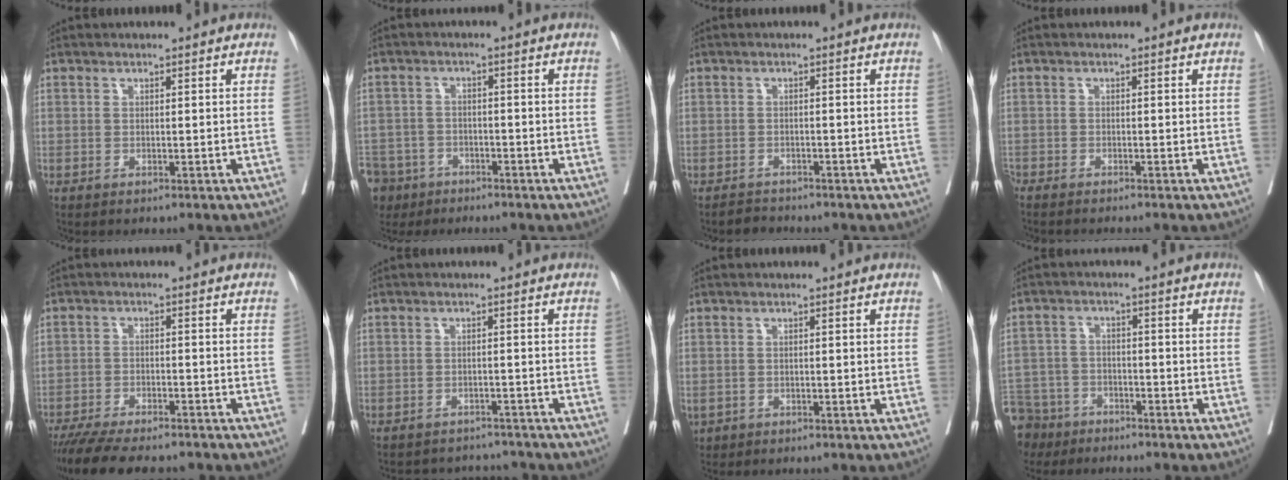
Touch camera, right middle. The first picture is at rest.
{"total": 12.3, "force": [-7.8, 8.9, 3.3], "torque": [-0.117, -0.007, -0.127]}
{"total": 1.7, "force": [-1.6, 0.4, -0.4], "torque": [0.001, -0.005, -0.028]}
{"total": 4.3, "force": [-3.9, 0.2, 1.7], "torque": [-0.018, -0.008, -0.063]}
{"total": 12.7, "force": [-11.0, 2.4, 5.7], "torque": [-0.093, -0.015, -0.164]}
{"total": 6.6, "force": [-6.4, 1.7, -0.2], "torque": [0.004, 0.014, -0.078]}
{"total": 5.2, "force": [-2.7, 4.1, 1.8], "torque": [-0.043, -0.002, -0.039]}
{"total": 11.9, "force": [-8.9, 7.4, 2.6], "torque": [-0.096, -0.004, -0.155]}